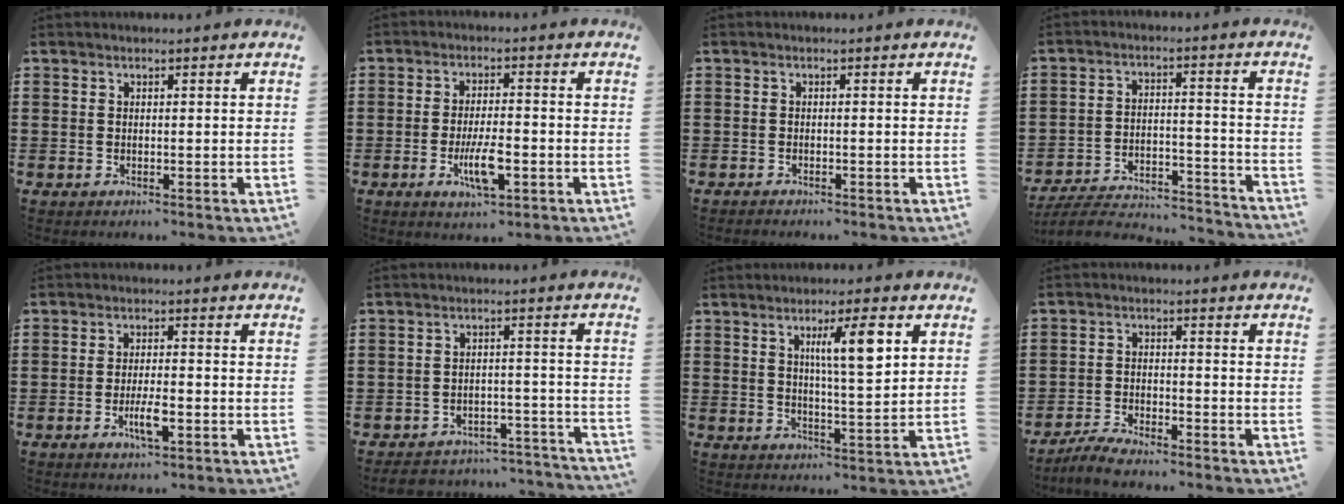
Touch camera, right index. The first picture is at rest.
{"total": 6.6, "force": [-2.2, 1.9, 5.9], "torque": [-0.123, -0.009, -0.041]}
{"total": 0.6, "force": [-0.6, 0.1, 0.0], "torque": [-0.002, 0.000, -0.013]}
{"total": 5.2, "force": [-4.9, 0.8, 1.6], "torque": [-0.033, -0.002, -0.100]}
{"total": 4.4, "force": [-1.7, 1.1, 3.9], "torque": [-0.086, -0.006, -0.034]}
{"total": 3.9, "force": [-3.8, 0.7, 0.6], "torque": [-0.014, 0.005, -0.079]}
{"total": 6.7, "force": [2.5, 1.7, 6.0], "torque": [-0.099, 0.000, 0.034]}
{"total": 3.6, "force": [-3.5, 0.2, 0.9], "torque": [-0.024, 0.006, -0.074]}